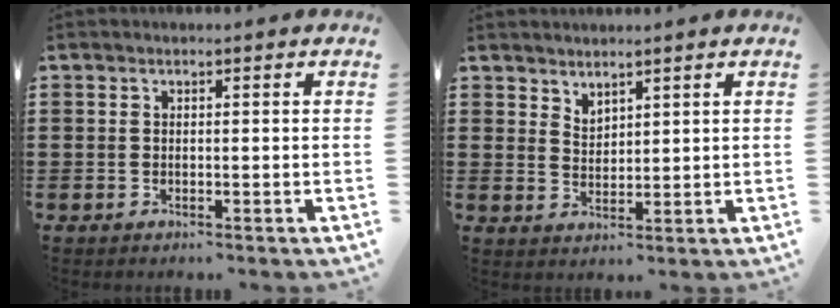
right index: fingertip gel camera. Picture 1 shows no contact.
{"total": 2.2, "force": [2.1, 0.4, -0.4], "torque": [0.002, -0.002, 0.042]}